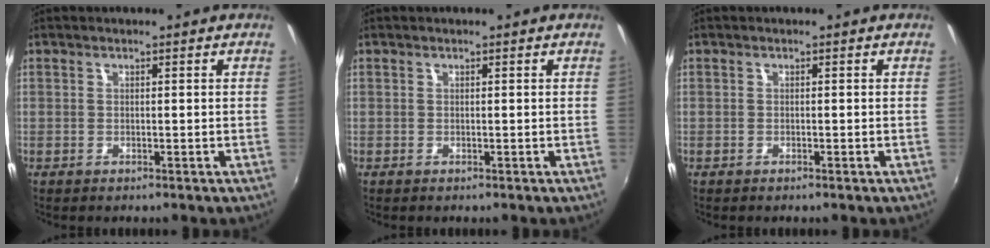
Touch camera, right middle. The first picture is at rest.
{"total": 0.0}
{"total": 0.0}